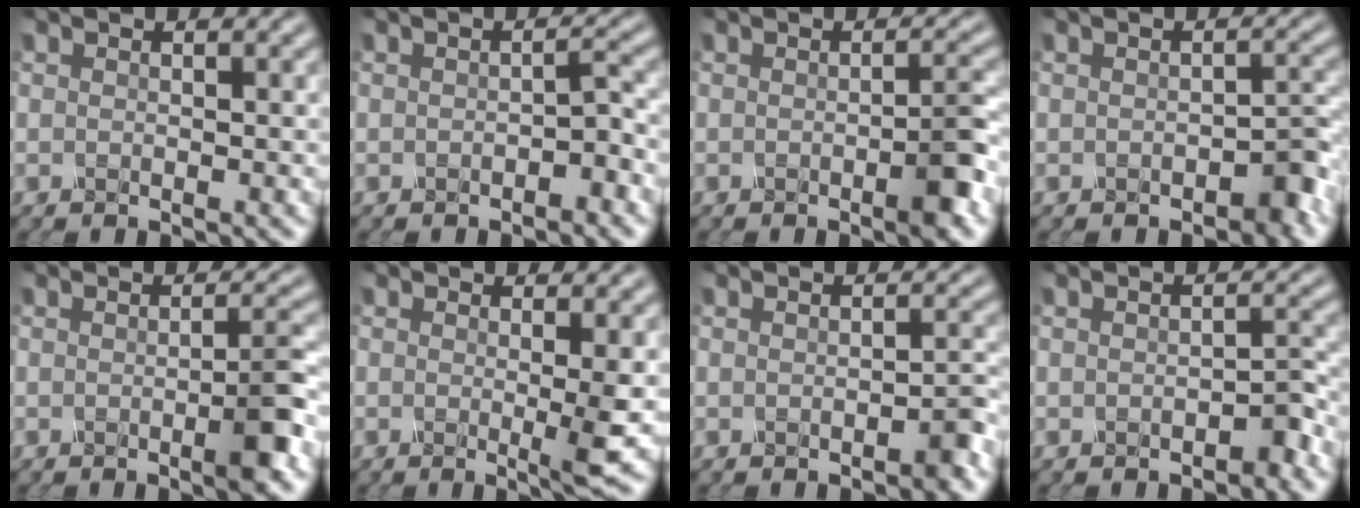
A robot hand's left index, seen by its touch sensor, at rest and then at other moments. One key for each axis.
{"total": 1.2, "fx": -0.9, "fy": -0.2, "fz": 0.6, "tx": -0.021, "ty": 0.006, "tz": -0.010}
{"total": 2.9, "fx": -1.6, "fy": 0.3, "fz": 2.4, "tx": -0.043, "ty": 0.002, "tz": -0.026}
{"total": 2.1, "fx": -1.7, "fy": 0.4, "fz": 1.2, "tx": -0.025, "ty": 0.007, "tz": -0.020}
{"total": 3.1, "fx": -1.3, "fy": 0.3, "fz": 2.8, "tx": -0.050, "ty": 0.000, "tz": -0.022}
{"total": 3.1, "fx": -0.1, "fy": 0.4, "fz": 3.0, "tx": -0.059, "ty": -0.008, "tz": 0.003}
{"total": 1.8, "fx": -1.5, "fy": 0.0, "fz": 1.1, "tx": -0.020, "ty": 0.003, "tz": -0.021}
{"total": 1.5, "fx": -1.3, "fy": 0.0, "fz": 0.6, "tx": -0.018, "ty": 0.005, "tz": -0.015}